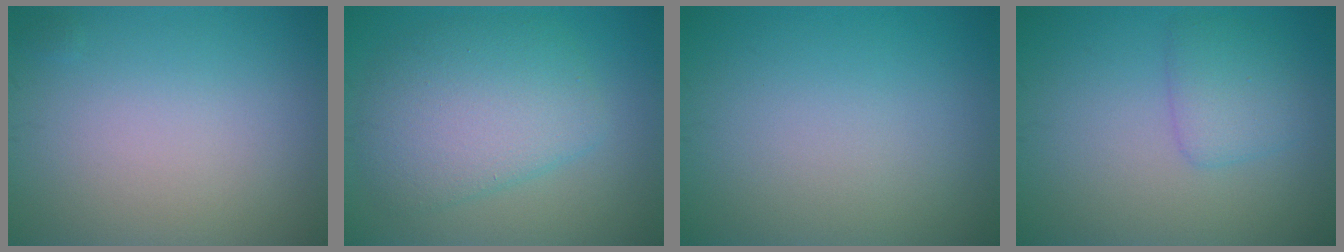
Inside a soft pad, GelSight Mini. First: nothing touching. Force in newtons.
{"total": 6.0, "press": 6.0, "slide": 0.2}
{"total": 0.0}
{"total": 2.5, "press": 2.5, "slide": 0.1}